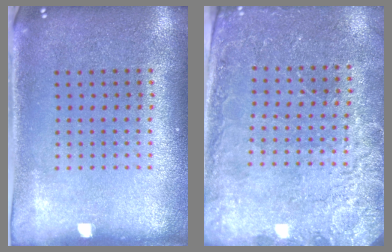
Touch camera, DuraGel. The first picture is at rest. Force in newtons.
{"total": 2.6, "press": 2.5, "slide": 0.5}